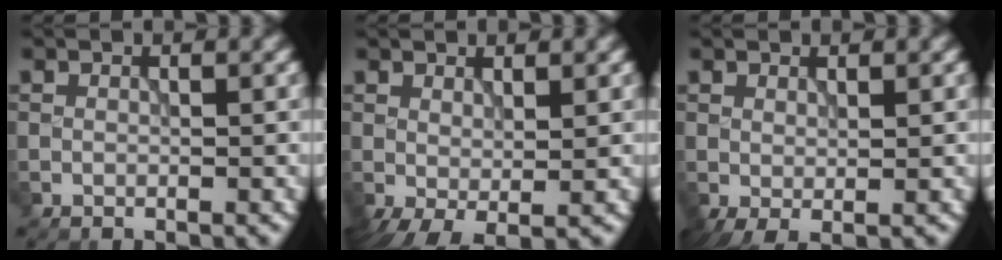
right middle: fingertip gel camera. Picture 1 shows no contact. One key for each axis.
{"total": 2.9, "fx": -0.3, "fy": 1.1, "fz": 2.6, "tx": -0.054, "ty": -0.004, "tz": -0.003}
{"total": 1.3, "fx": 0.2, "fy": 0.5, "fz": 1.2, "tx": -0.028, "ty": -0.001, "tz": 0.005}